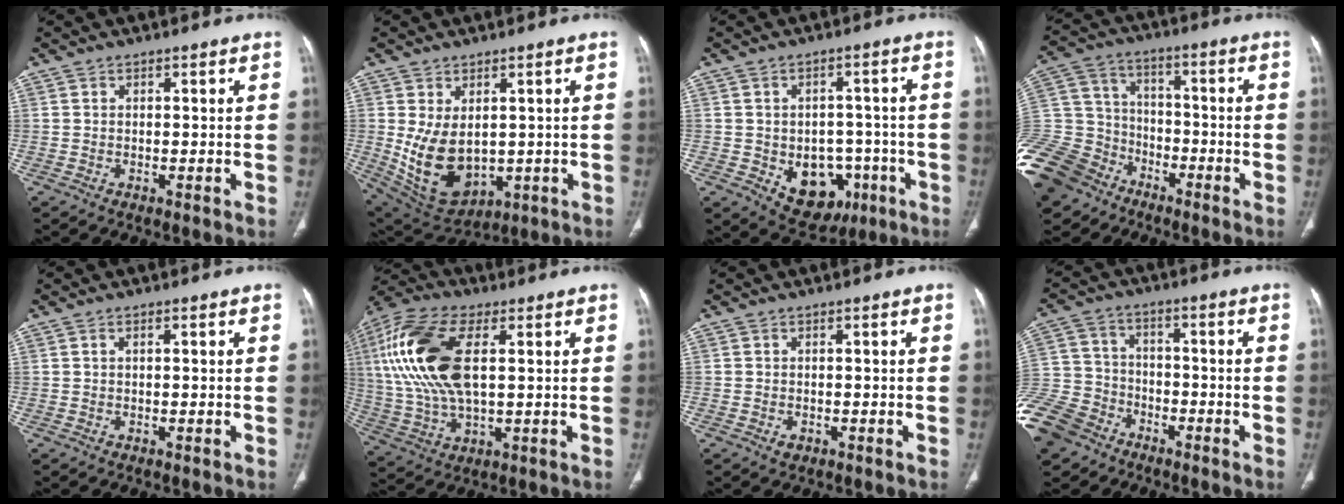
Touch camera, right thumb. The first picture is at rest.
{"total": 12.6, "force": [0.0, 8.2, 9.5], "torque": [-0.158, -0.012, 0.035]}
{"total": 12.0, "force": [-4.1, 8.9, 6.9], "torque": [-0.056, 0.025, -0.040]}
{"total": 22.7, "force": [-13.9, 15.7, 8.7], "torque": [-0.237, 0.048, -0.251]}
{"total": 0.6, "force": [0.2, 0.2, 0.5], "torque": [-0.011, 0.002, 0.001]}
{"total": 20.1, "force": [4.2, 9.7, 17.1], "torque": [-0.377, 0.004, 0.077]}
{"total": 1.1, "force": [-0.5, 0.8, 0.5], "torque": [-0.005, 0.002, -0.005]}
{"total": 14.8, "force": [-9.7, 10.1, 4.6], "torque": [-0.115, 0.041, -0.184]}